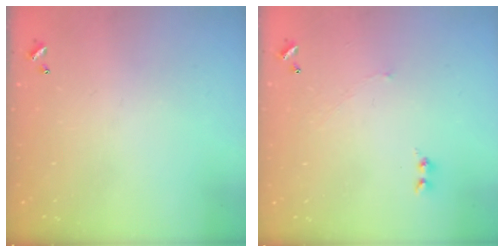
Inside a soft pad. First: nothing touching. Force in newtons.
{"total": 2.6, "press": 2.6, "slide": 0.6}